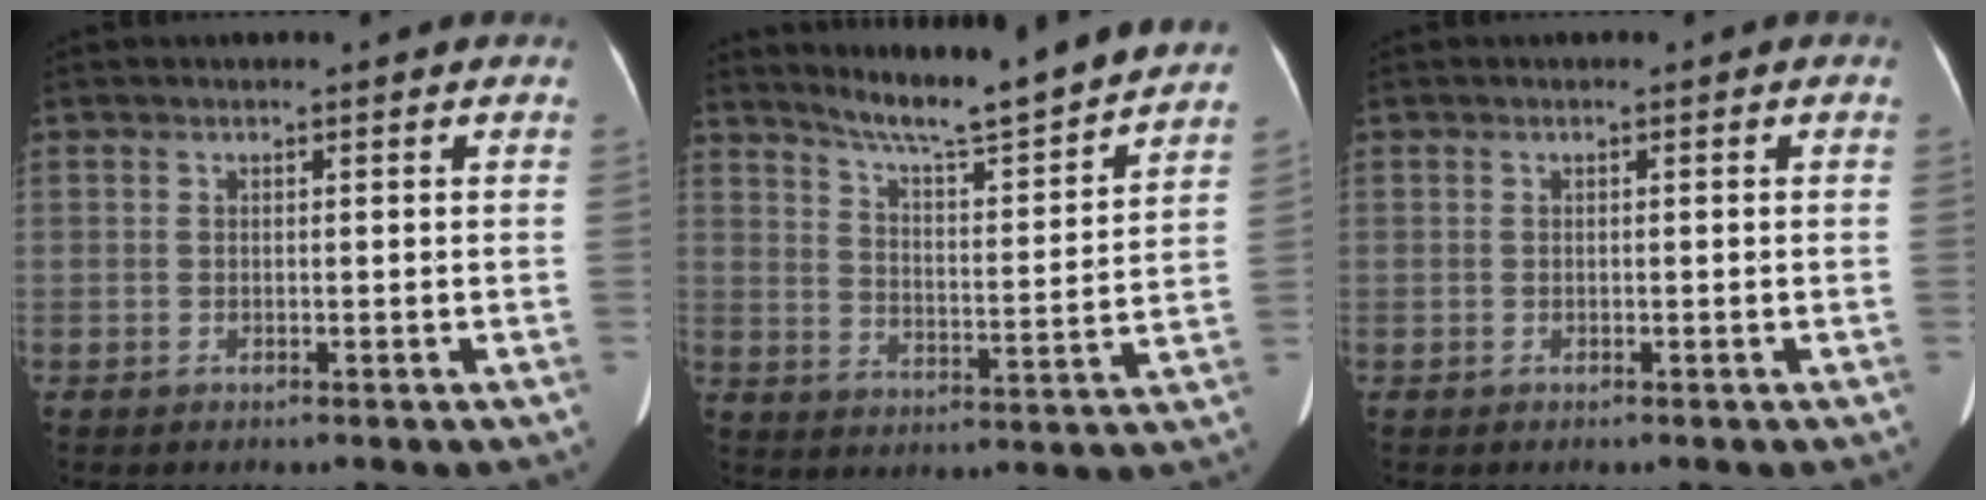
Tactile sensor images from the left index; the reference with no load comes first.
{"total": 16.0, "force": [14.9, -0.4, 5.8], "torque": [-0.099, -0.023, 0.214]}
{"total": 0.0}